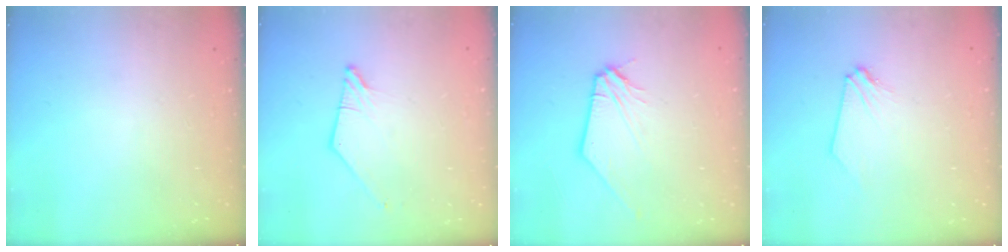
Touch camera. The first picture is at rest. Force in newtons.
{"total": 1.8, "press": 1.7, "slide": 0.3}
{"total": 2.4, "press": 2.3, "slide": 0.4}
{"total": 0.0}